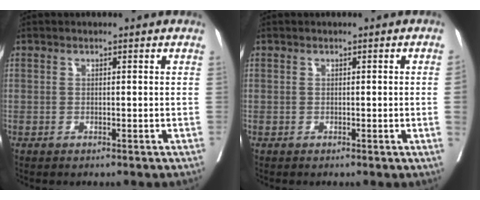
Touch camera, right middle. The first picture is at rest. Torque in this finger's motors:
{"motor_torque": [0.71, 0.00, -0.03, -0.07]}